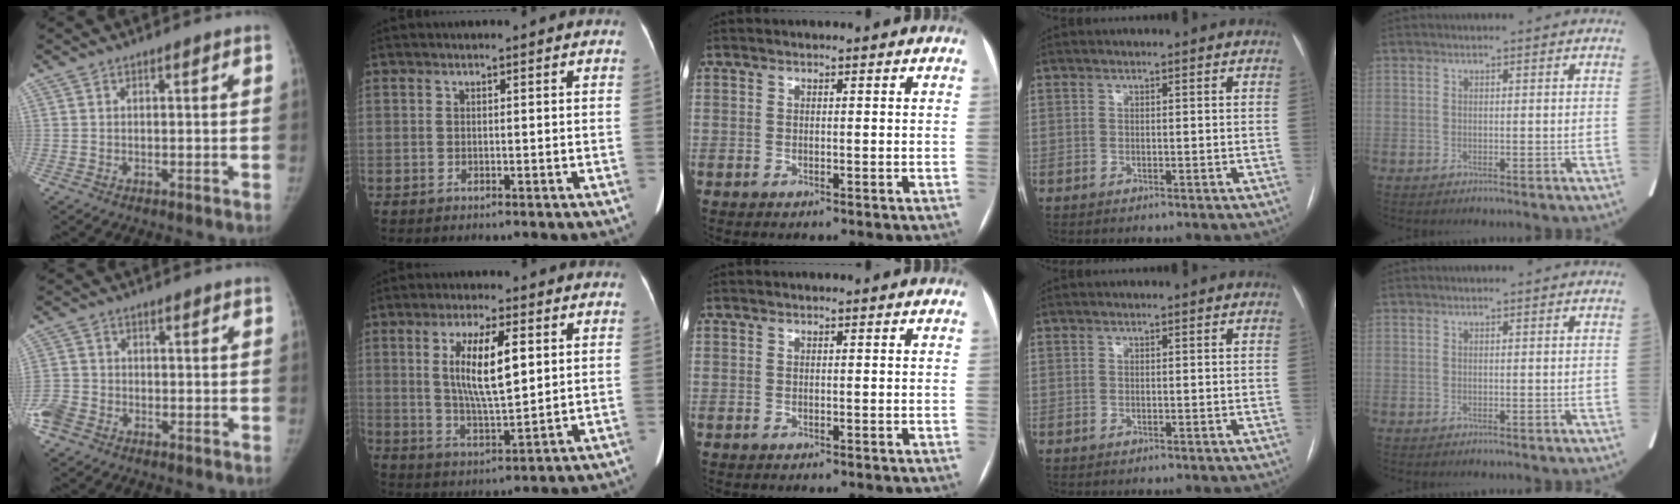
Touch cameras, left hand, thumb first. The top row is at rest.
{"thumb": {"total": 5.1, "force": [-2.9, 3.7, 2.1], "torque": [-0.051, 0.009, -0.060]}, "index": {"total": 9.6, "force": [2.3, 2.1, 9.1], "torque": [-0.172, -0.009, 0.046]}}